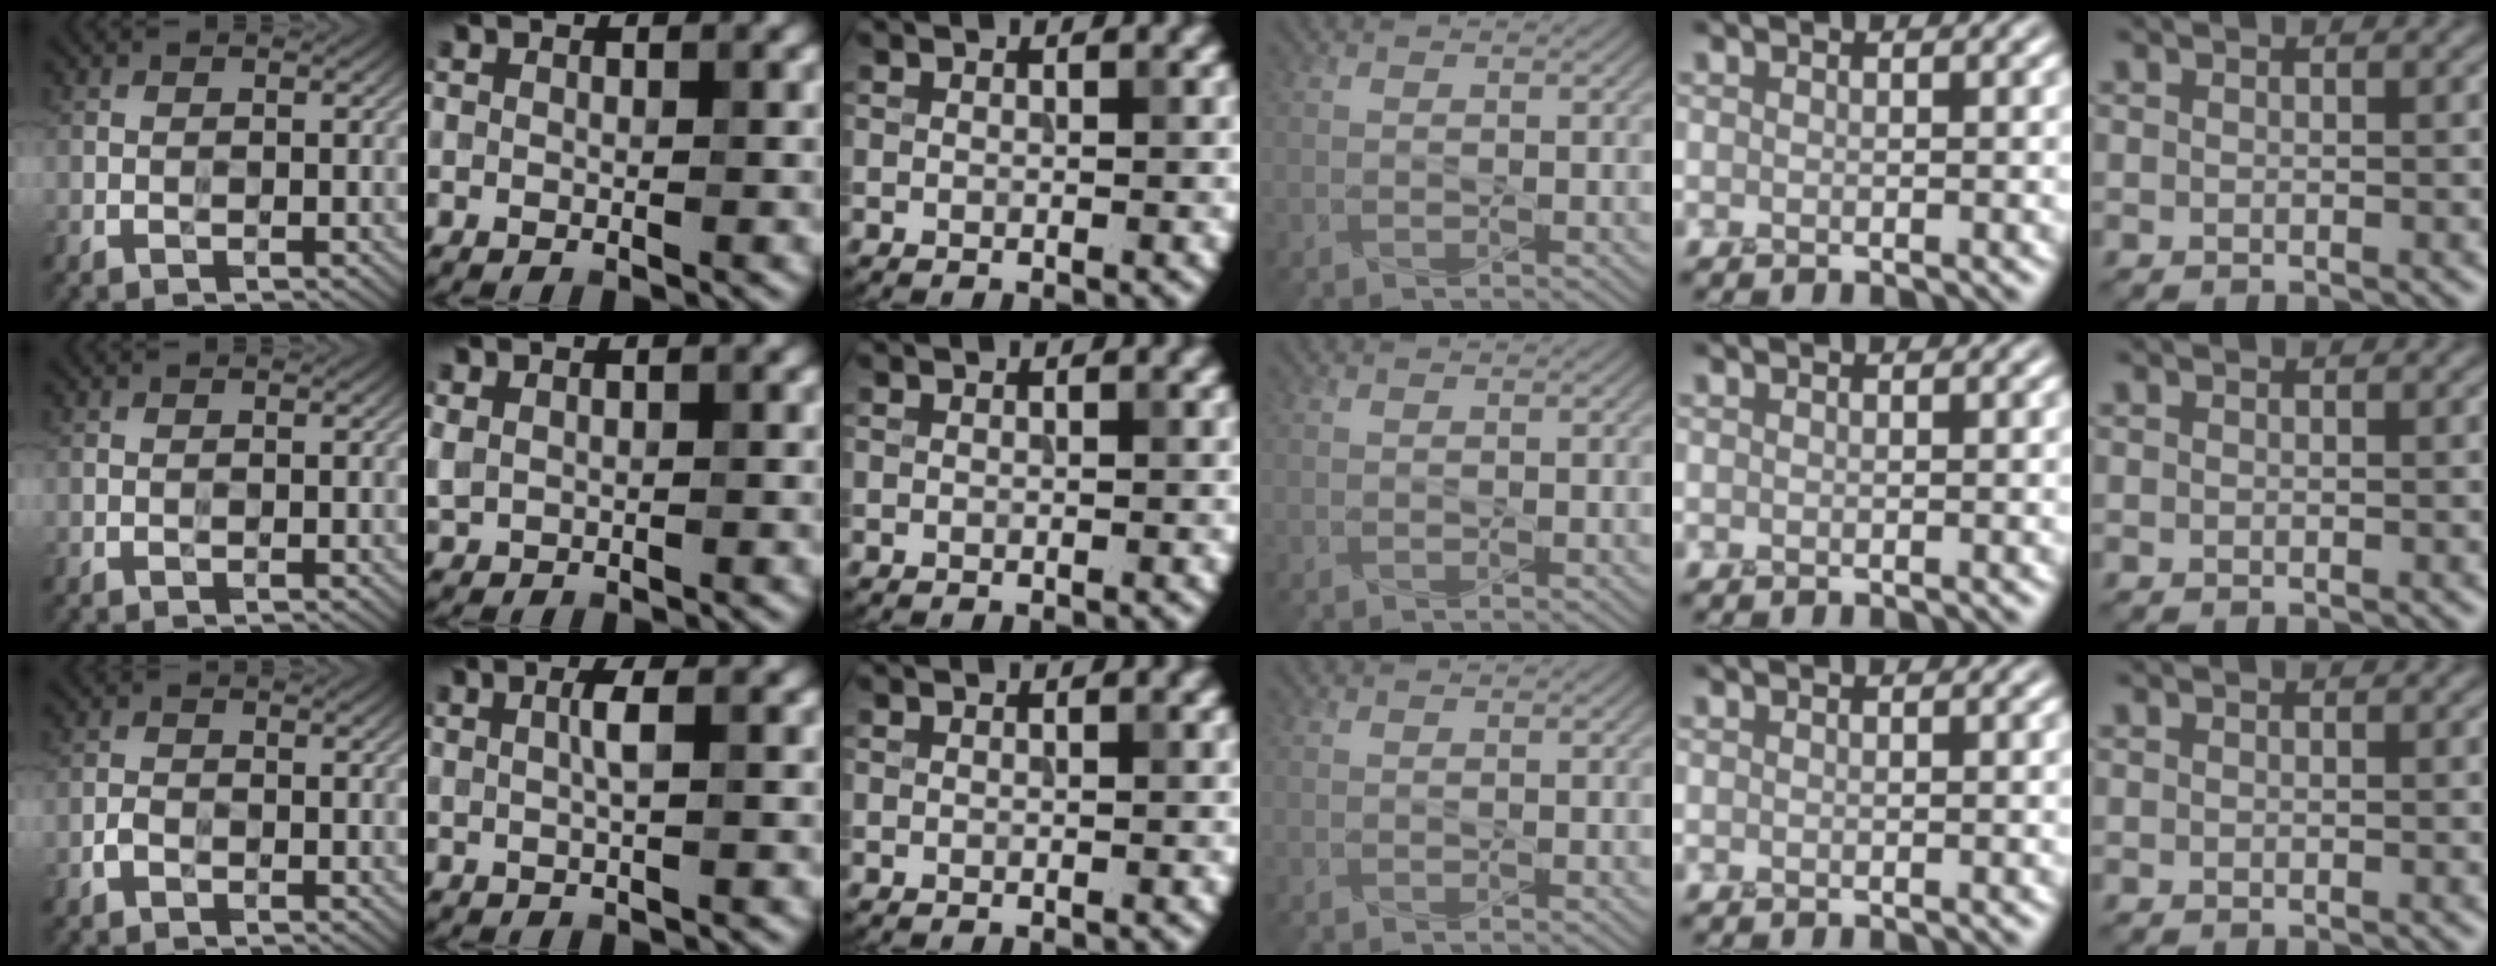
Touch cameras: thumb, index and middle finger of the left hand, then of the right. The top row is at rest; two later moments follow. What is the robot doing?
{"motion": "squeeze", "object": "tweezer"}